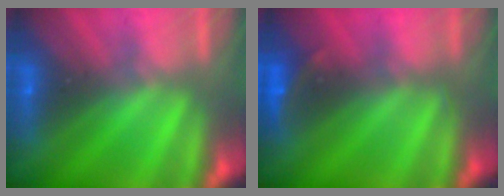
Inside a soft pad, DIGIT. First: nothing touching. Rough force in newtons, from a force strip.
{"total": 2.6}